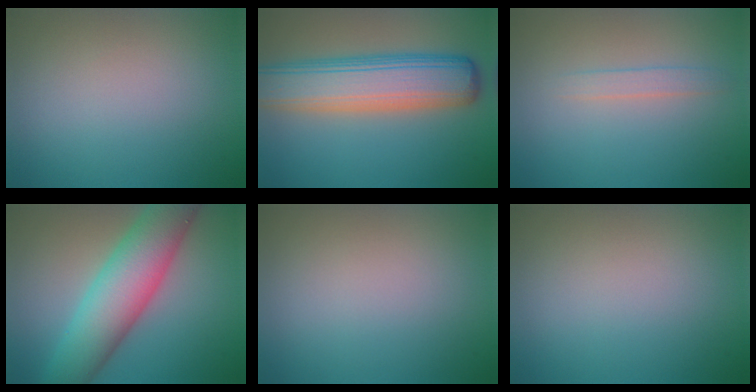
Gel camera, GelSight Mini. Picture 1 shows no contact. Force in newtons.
{"total": 8.8, "press": 8.8, "slide": 0.4}
{"total": 1.2, "press": 1.2, "slide": 0.0}
{"total": 9.6, "press": 9.6, "slide": 0.3}
{"total": 0.0}
{"total": 0.0}